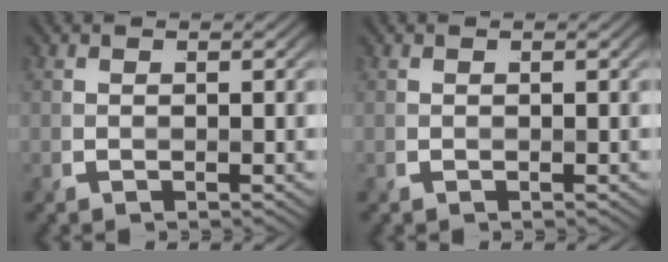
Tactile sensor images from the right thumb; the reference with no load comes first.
{"total": 0.0}